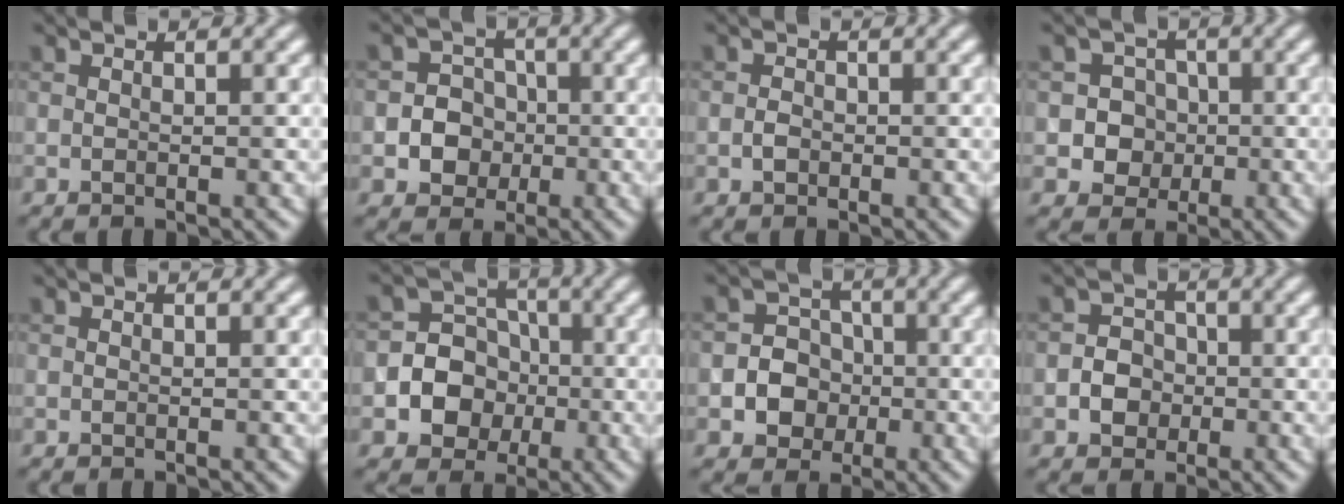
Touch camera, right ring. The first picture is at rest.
{"total": 4.1, "force": [-0.8, 3.8, 1.2], "torque": [0.006, 0.004, -0.034]}
{"total": 1.0, "force": [-0.4, 0.7, 0.5], "torque": [-0.010, 0.001, -0.010]}
{"total": 3.7, "force": [-0.6, 3.6, 0.9], "torque": [0.008, 0.010, -0.029]}
{"total": 0.0}
{"total": 7.4, "force": [-1.7, 6.9, 2.0], "torque": [-0.021, 0.017, -0.057]}
{"total": 4.6, "force": [-1.0, 4.3, 1.4], "torque": [0.004, 0.010, -0.039]}
{"total": 2.5, "force": [-0.7, 2.2, 0.9], "torque": [0.000, 0.002, -0.024]}